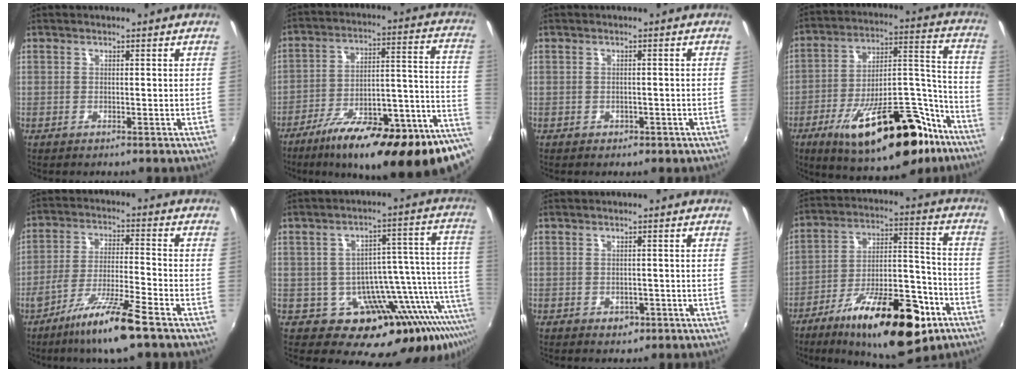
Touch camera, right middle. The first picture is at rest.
{"total": 27.8, "force": [-18.7, 6.7, 19.5], "torque": [-0.258, -0.034, -0.266]}
{"total": 1.2, "force": [-0.2, 1.0, 0.6], "torque": [-0.010, -0.006, 0.002]}
{"total": 26.5, "force": [-16.2, 10.2, 18.3], "torque": [-0.279, 0.021, -0.233]}
{"total": 11.9, "force": [-7.8, 0.5, 8.9], "torque": [-0.181, -0.018, -0.140]}
{"total": 19.1, "force": [-9.5, 9.8, 13.4], "torque": [-0.158, -0.008, -0.125]}
{"total": 2.4, "force": [-1.0, 1.9, 1.1], "torque": [-0.020, -0.004, -0.010]}
{"total": 23.8, "force": [-13.5, 8.5, 17.7], "torque": [-0.279, -0.010, -0.202]}